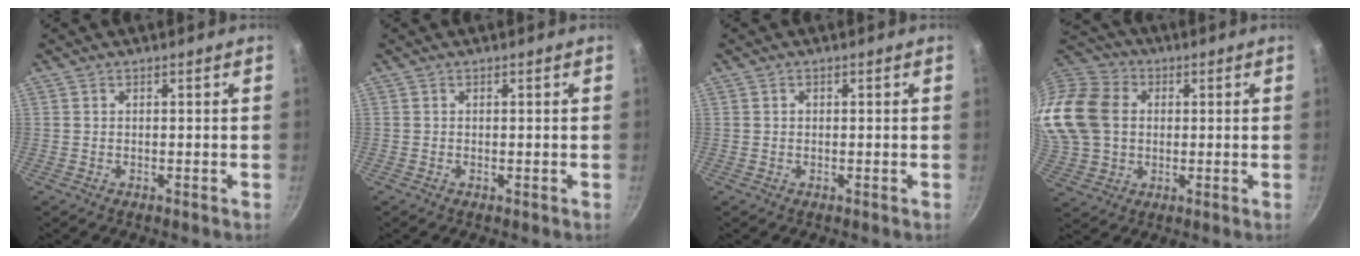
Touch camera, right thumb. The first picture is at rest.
{"total": 0.0}
{"total": 0.8, "force": [0.1, 0.7, 0.4], "torque": [-0.004, 0.004, 0.002]}
{"total": 21.6, "force": [2.5, 17.4, 12.5], "torque": [-0.265, 0.028, 0.042]}